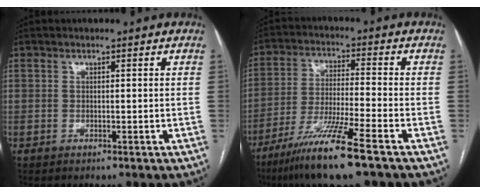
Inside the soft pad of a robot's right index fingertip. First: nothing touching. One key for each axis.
{"total": 12.0, "fx": -7.9, "fy": -0.6, "fz": 9.0, "tx": -0.177, "ty": -0.035, "tz": -0.146}